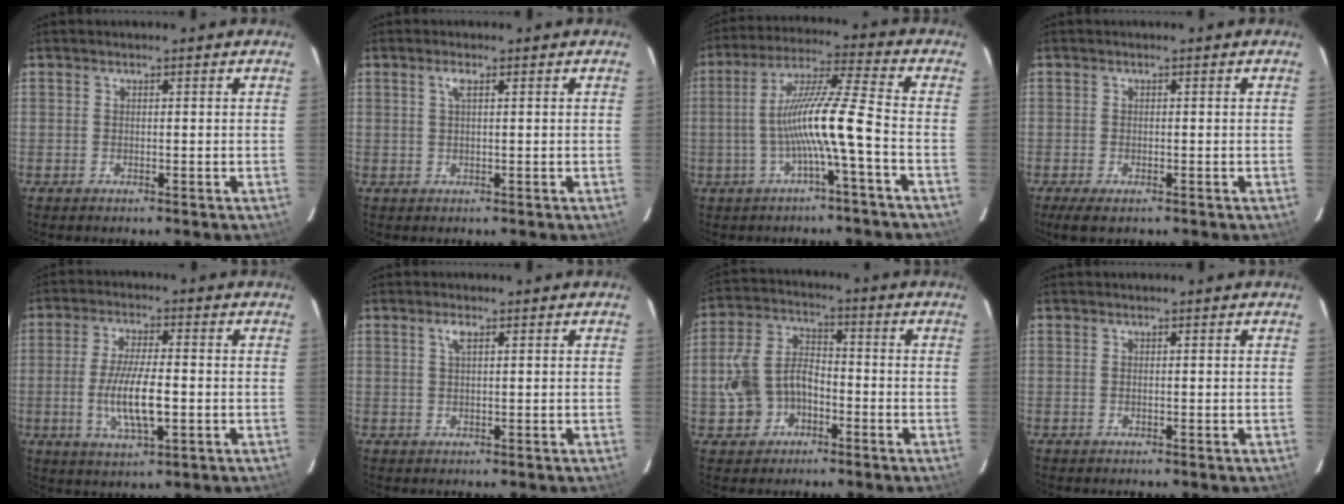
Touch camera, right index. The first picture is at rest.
{"total": 1.6, "force": [0.6, 0.3, 1.4], "torque": [-0.028, 0.005, 0.011]}
{"total": 11.0, "force": [-3.2, -1.0, 10.5], "torque": [-0.204, 0.009, -0.059]}
{"total": 3.5, "force": [-2.3, 1.3, 2.4], "torque": [-0.052, -0.014, -0.039]}
{"total": 9.8, "force": [-1.9, 2.5, 9.2], "torque": [-0.181, -0.010, -0.034]}
{"total": 1.8, "force": [0.9, 0.5, 1.5], "torque": [-0.030, 0.005, 0.016]}
{"total": 9.7, "force": [-3.6, 7.3, 5.2], "torque": [-0.129, 0.025, -0.057]}
{"total": 0.0}